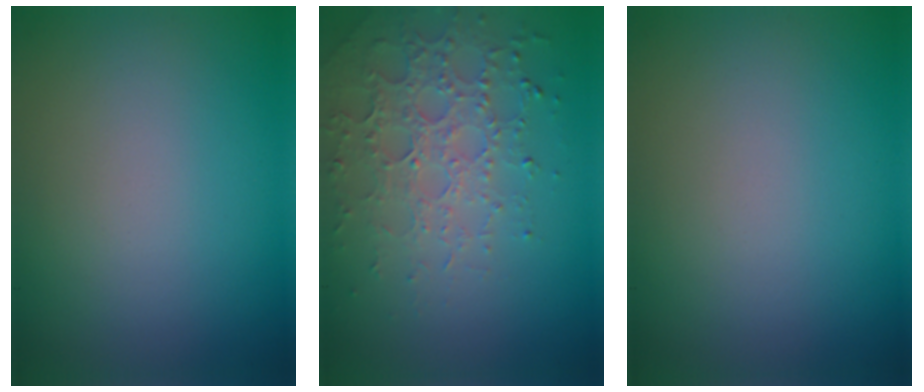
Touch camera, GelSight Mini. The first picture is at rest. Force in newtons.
{"total": 4.7, "press": 3.4, "slide": 3.1}
{"total": 0.0}